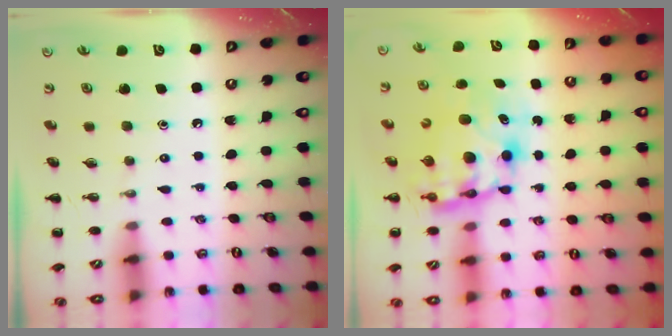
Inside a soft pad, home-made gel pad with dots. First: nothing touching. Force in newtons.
{"total": 7.9, "press": 7.6, "slide": 2.1}